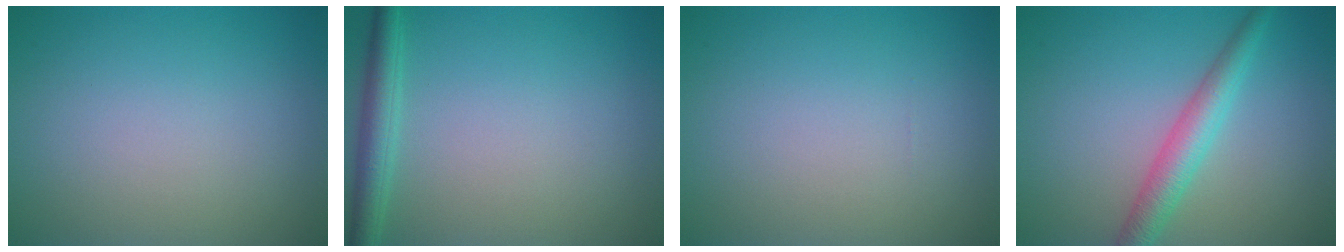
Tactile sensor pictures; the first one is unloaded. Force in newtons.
{"total": 2.7, "press": 2.7, "slide": 0.1}
{"total": 0.0}
{"total": 3.6, "press": 3.6, "slide": 0.1}